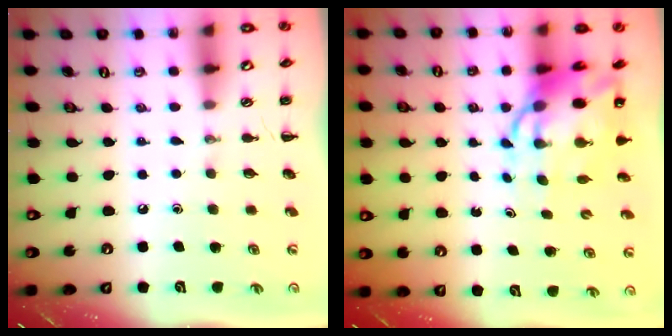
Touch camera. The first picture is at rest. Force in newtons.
{"total": 10.0, "press": 9.7, "slide": 2.5}